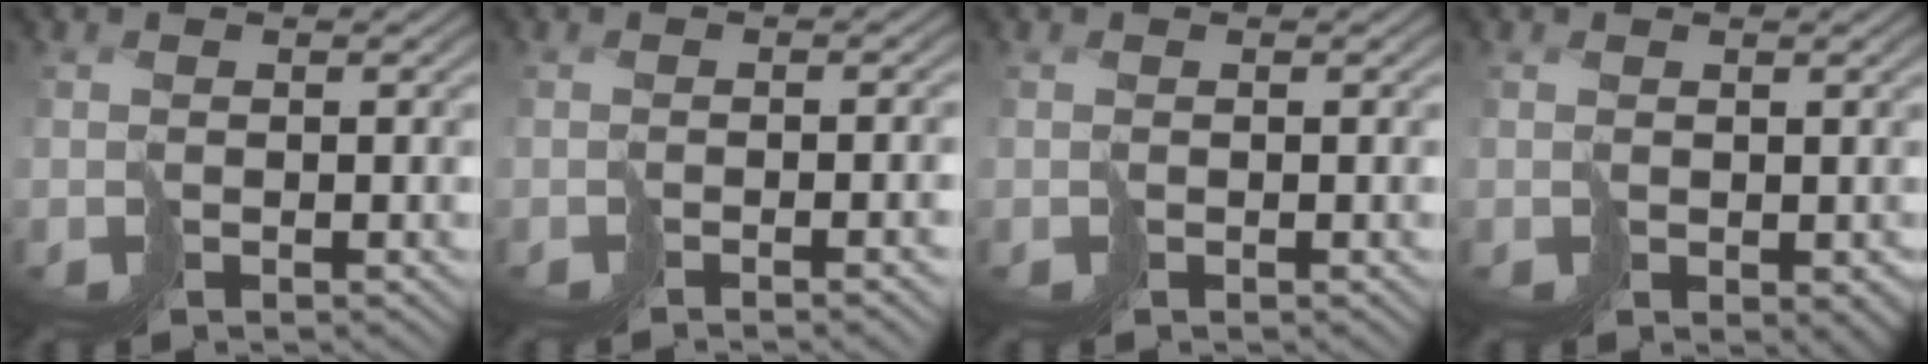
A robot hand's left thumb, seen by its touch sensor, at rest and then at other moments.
{"total": 2.5, "force": [-1.6, -0.3, 1.9], "torque": [-0.012, -0.001, -0.021]}
{"total": 0.0}
{"total": 1.9, "force": [0.2, 1.4, 1.3], "torque": [-0.029, -0.004, 0.007]}